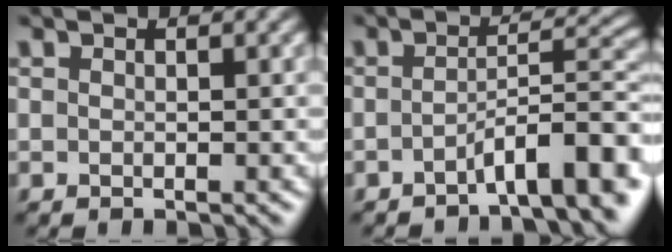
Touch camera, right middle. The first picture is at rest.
{"total": 6.1, "force": [-3.4, 1.2, 4.9], "torque": [-0.069, 0.015, -0.057]}